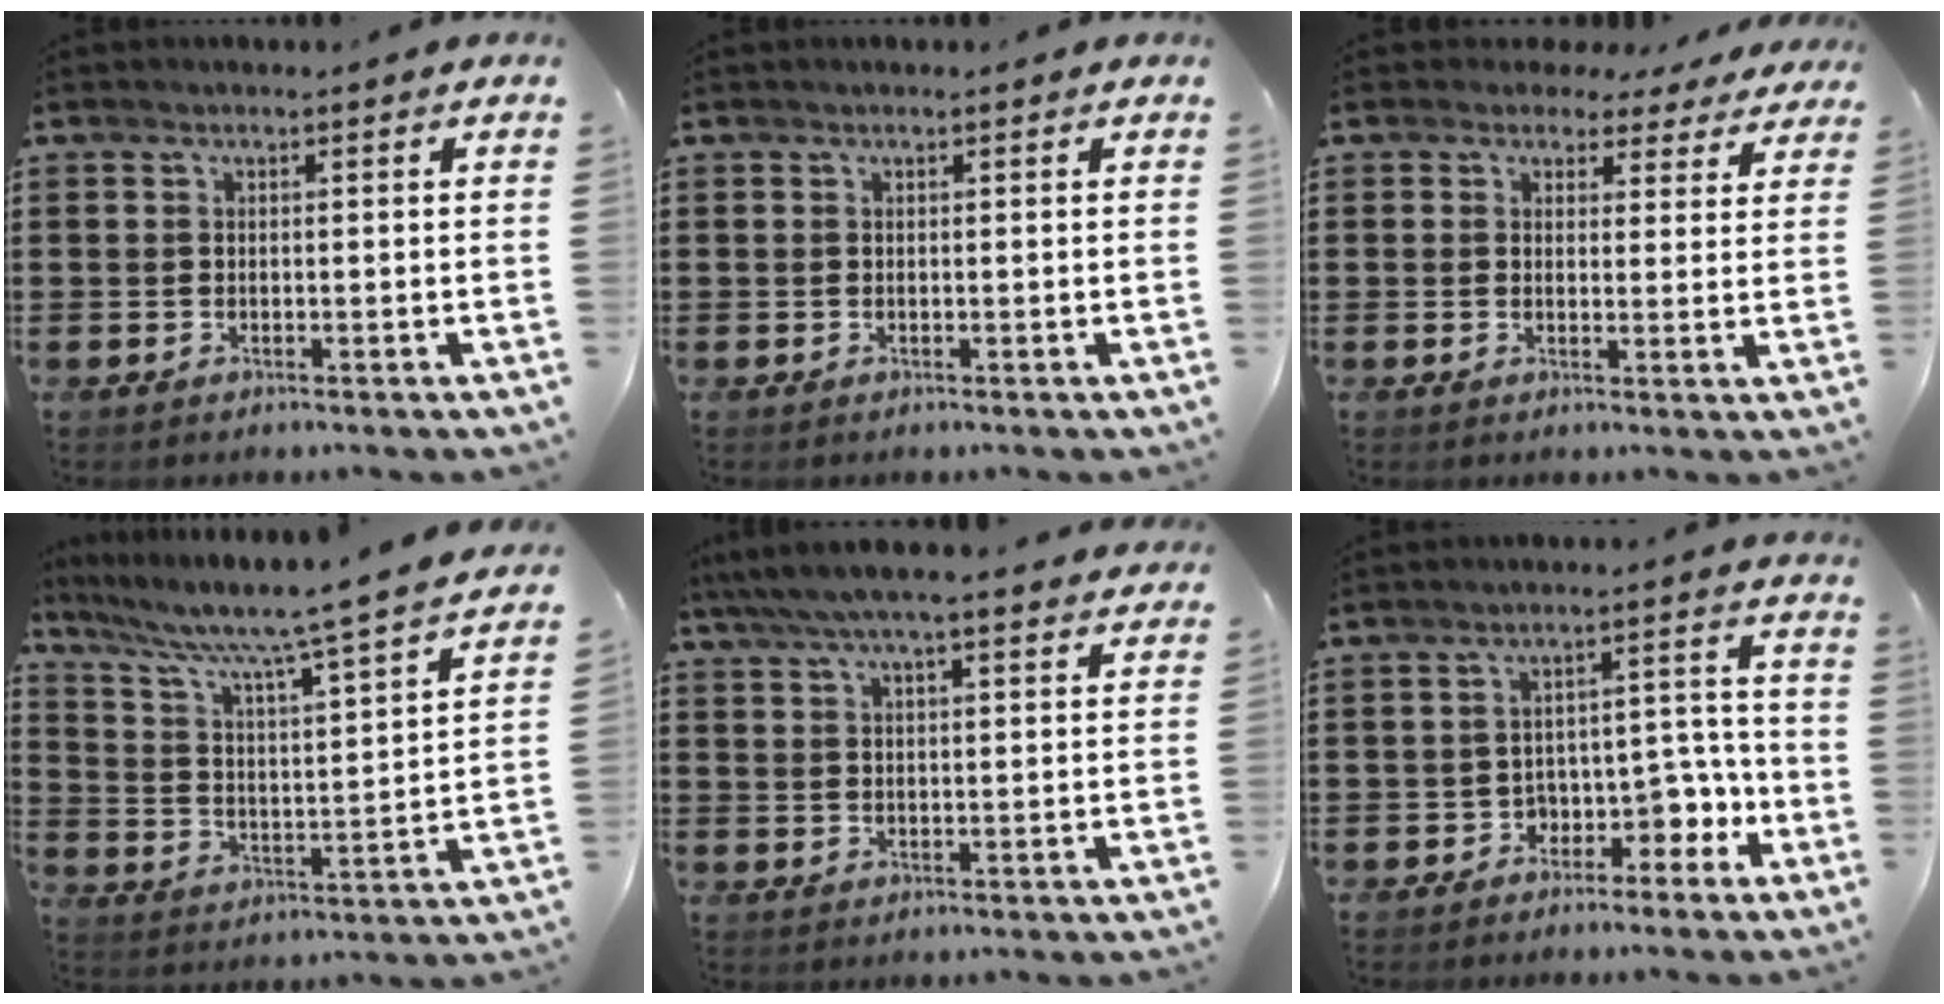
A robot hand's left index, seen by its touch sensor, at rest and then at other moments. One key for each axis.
{"total": 0.0}
{"total": 3.3, "fx": 2.7, "fy": 1.7, "fz": 0.7, "tx": -0.020, "ty": -0.004, "tz": 0.048}
{"total": 7.3, "fx": 6.1, "fy": -0.3, "fz": 4.1, "tx": -0.105, "ty": -0.055, "tz": 0.093}
{"total": 5.3, "fx": 4.8, "fy": 0.2, "fz": 2.3, "tx": -0.061, "ty": -0.017, "tz": 0.083}
{"total": 4.9, "fx": -3.1, "fy": 3.2, "fz": 2.1, "tx": -0.046, "ty": 0.013, "tz": -0.063}